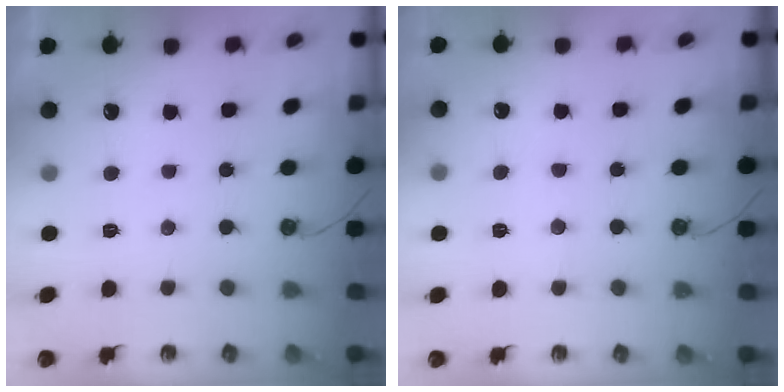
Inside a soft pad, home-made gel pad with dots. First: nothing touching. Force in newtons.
{"total": 5.5, "press": 5.5, "slide": 0.7}